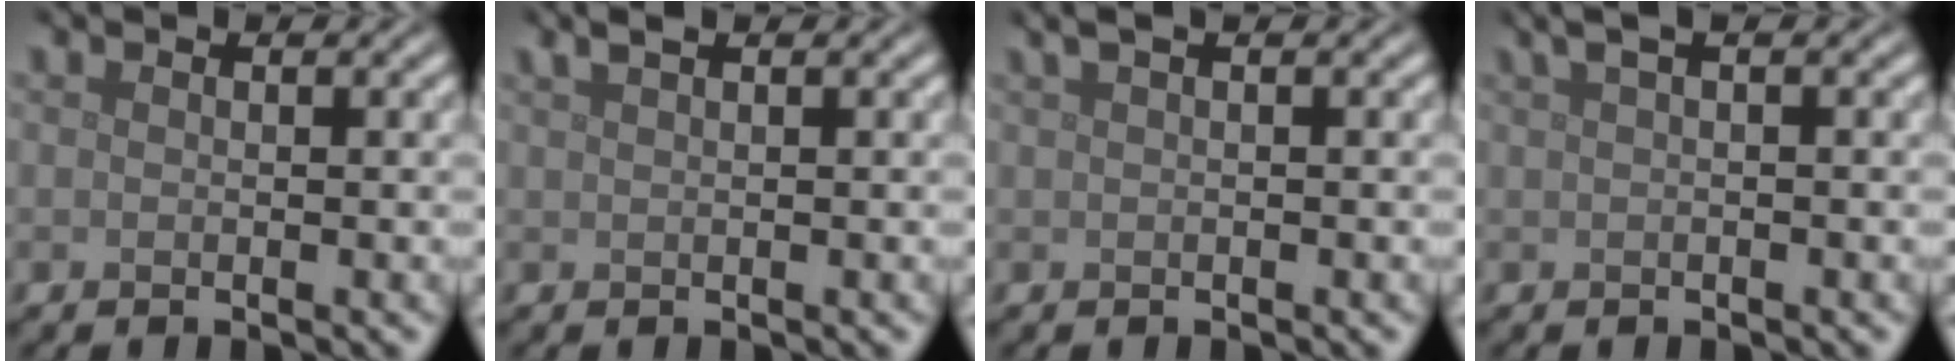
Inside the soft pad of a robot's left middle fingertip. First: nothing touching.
{"total": 1.7, "force": [1.1, 0.5, 1.1], "torque": [-0.016, 0.004, 0.014]}
{"total": 2.9, "force": [1.5, 1.2, 2.2], "torque": [-0.024, 0.015, 0.008]}
{"total": 2.9, "force": [1.4, 1.0, 2.3], "torque": [-0.029, 0.006, 0.017]}